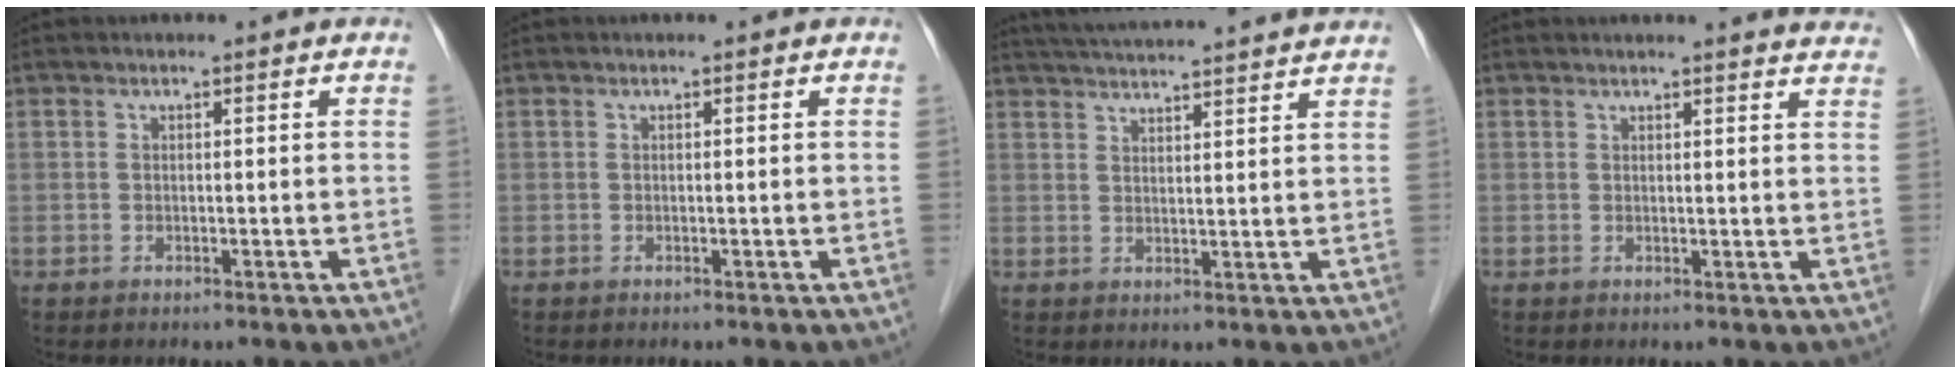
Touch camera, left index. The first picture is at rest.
{"total": 0.0}
{"total": 17.7, "force": [16.4, 0.1, 6.6], "torque": [-0.115, 0.017, 0.221]}
{"total": 11.9, "force": [11.5, 1.0, 2.7], "torque": [-0.014, -0.018, 0.109]}